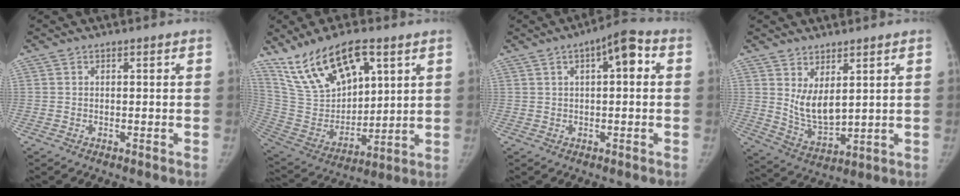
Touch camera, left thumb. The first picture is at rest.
{"total": 19.1, "force": [11.0, 9.1, 12.7], "torque": [-0.201, -0.043, 0.224]}
{"total": 7.1, "force": [1.9, 2.7, 6.3], "torque": [-0.080, 0.022, 0.020]}
{"total": 7.7, "force": [2.9, 3.8, 6.1], "torque": [-0.095, -0.038, 0.071]}